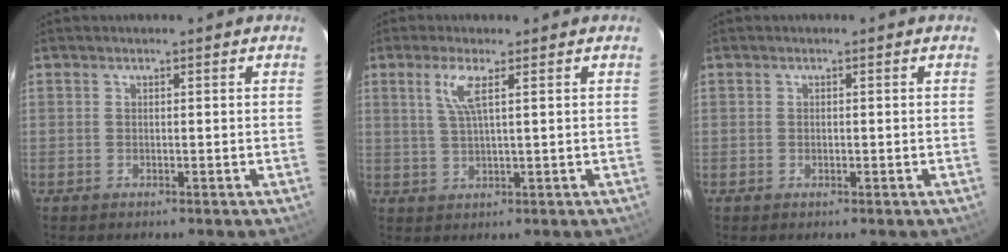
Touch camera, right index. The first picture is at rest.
{"total": 4.3, "force": [1.8, 0.1, 3.9], "torque": [-0.081, 0.000, 0.040]}
{"total": 0.5, "force": [0.0, 0.5, 0.0], "torque": [0.001, -0.001, 0.001]}